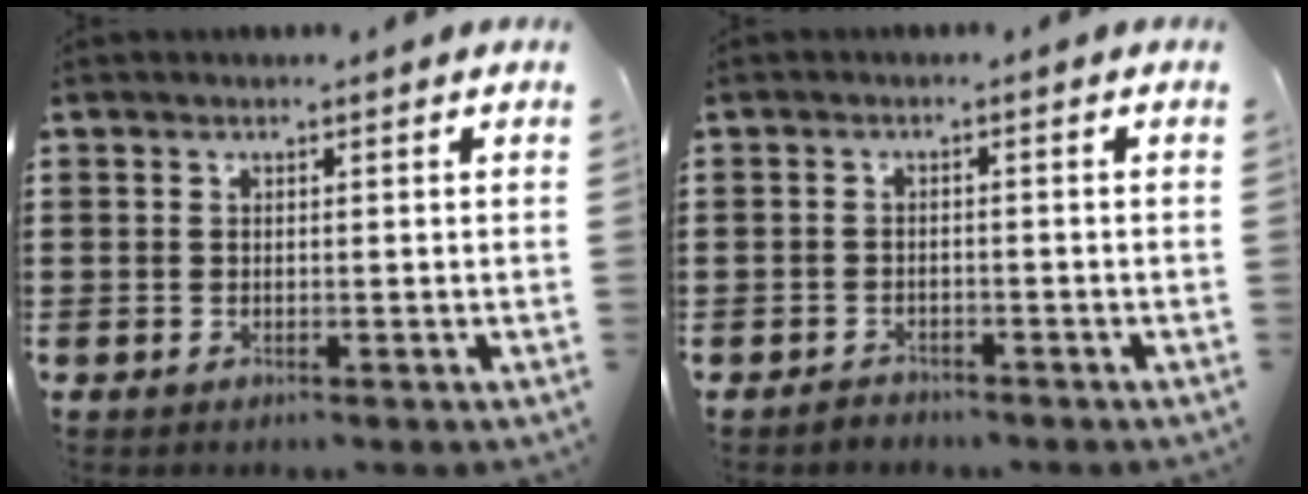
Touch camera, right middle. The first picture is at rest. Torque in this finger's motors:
{"motor_torque": [0.80, -0.02, 0.00, 0.00]}